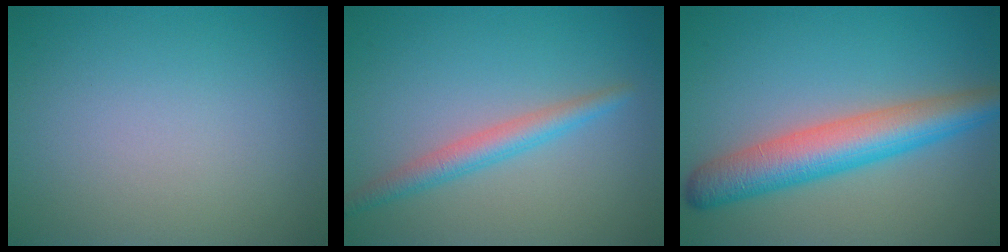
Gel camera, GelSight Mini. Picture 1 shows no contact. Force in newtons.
{"total": 2.6, "press": 2.6, "slide": 0.1}
{"total": 6.5, "press": 6.5, "slide": 0.2}